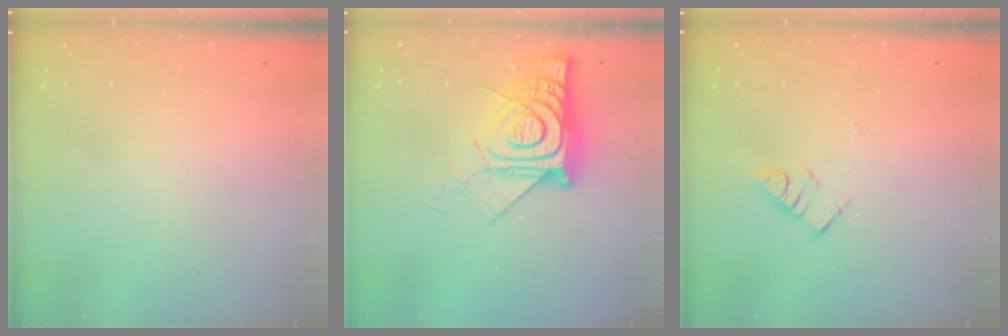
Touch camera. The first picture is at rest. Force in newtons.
{"total": 14.2, "press": 14.2, "slide": 1.1}
{"total": 5.0, "press": 5.0, "slide": 0.2}